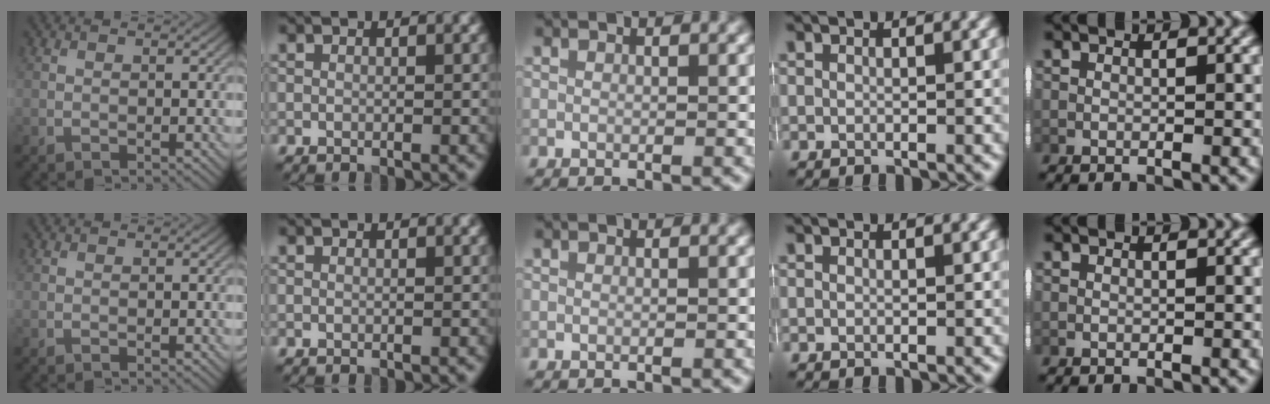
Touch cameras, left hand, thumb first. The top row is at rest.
{}